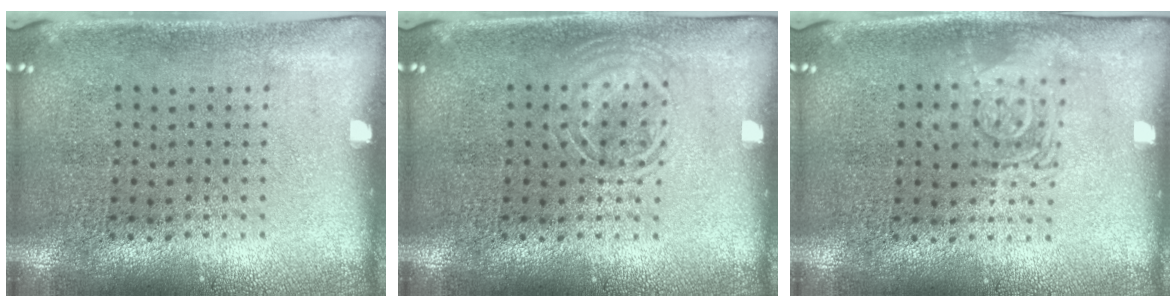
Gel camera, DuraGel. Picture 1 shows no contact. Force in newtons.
{"total": 1.8, "press": 1.8, "slide": 0.3}
{"total": 1.6, "press": 1.6, "slide": 0.3}